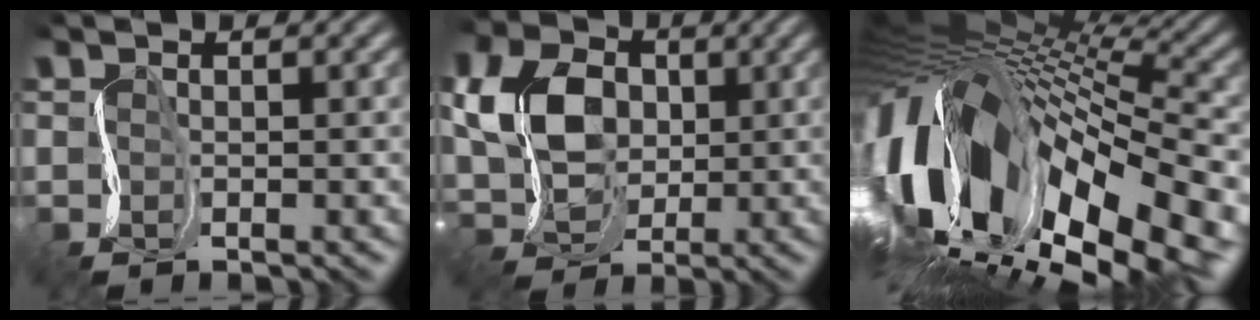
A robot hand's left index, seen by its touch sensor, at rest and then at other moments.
{"total": 6.4, "force": [1.7, 5.1, 3.4], "torque": [-0.086, 0.010, 0.032]}
{"total": 17.4, "force": [-0.6, 7.9, 15.5], "torque": [-0.258, -0.017, 0.009]}